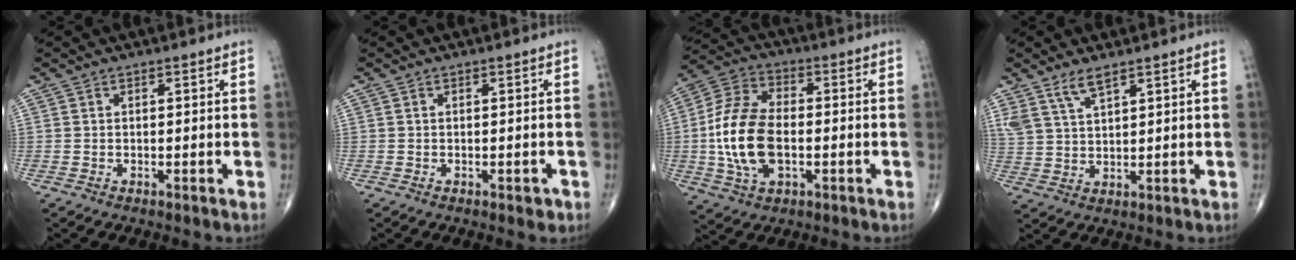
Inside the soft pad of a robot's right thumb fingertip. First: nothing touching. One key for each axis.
{"total": 1.1, "fx": -0.5, "fy": 0.6, "fz": 0.8, "tx": -0.005, "ty": 0.000, "tz": -0.005}
{"total": 15.2, "fx": -1.8, "fy": 8.7, "fz": 12.4, "tx": -0.249, "ty": 0.017, "tz": -0.034}
{"total": 4.9, "fx": 3.6, "fy": 1.3, "fz": 3.0, "tx": -0.061, "ty": -0.015, "tz": 0.077}